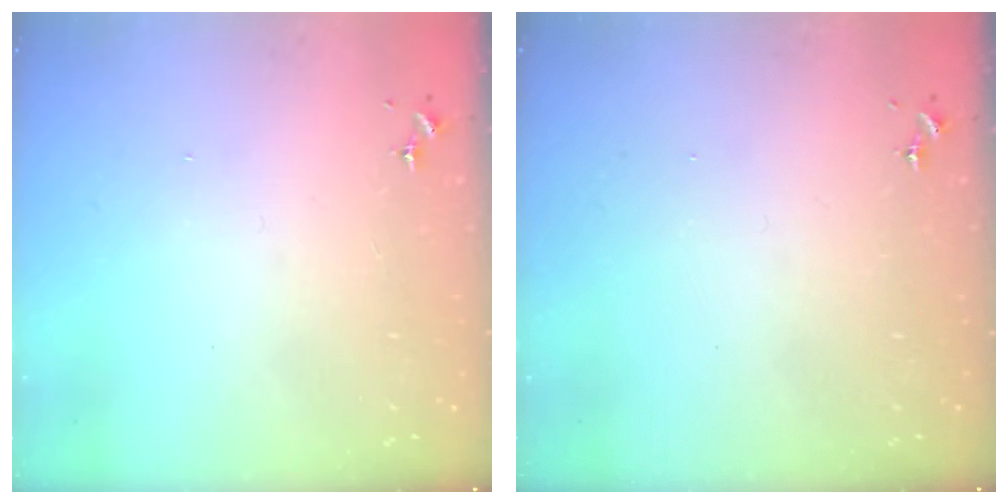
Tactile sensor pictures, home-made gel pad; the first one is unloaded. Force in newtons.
{"total": 0.0}